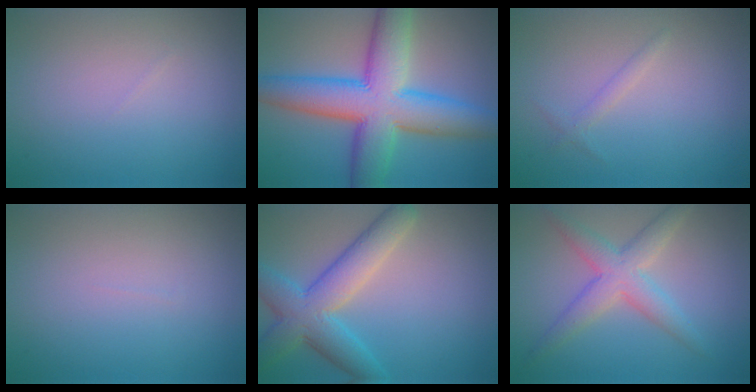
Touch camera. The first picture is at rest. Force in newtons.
{"total": 11.3, "press": 11.3, "slide": 0.1}
{"total": 0.9, "press": 0.9, "slide": 0.1}
{"total": 0.0}
{"total": 6.4, "press": 6.4, "slide": 0.2}
{"total": 4.2, "press": 4.2, "slide": 0.0}